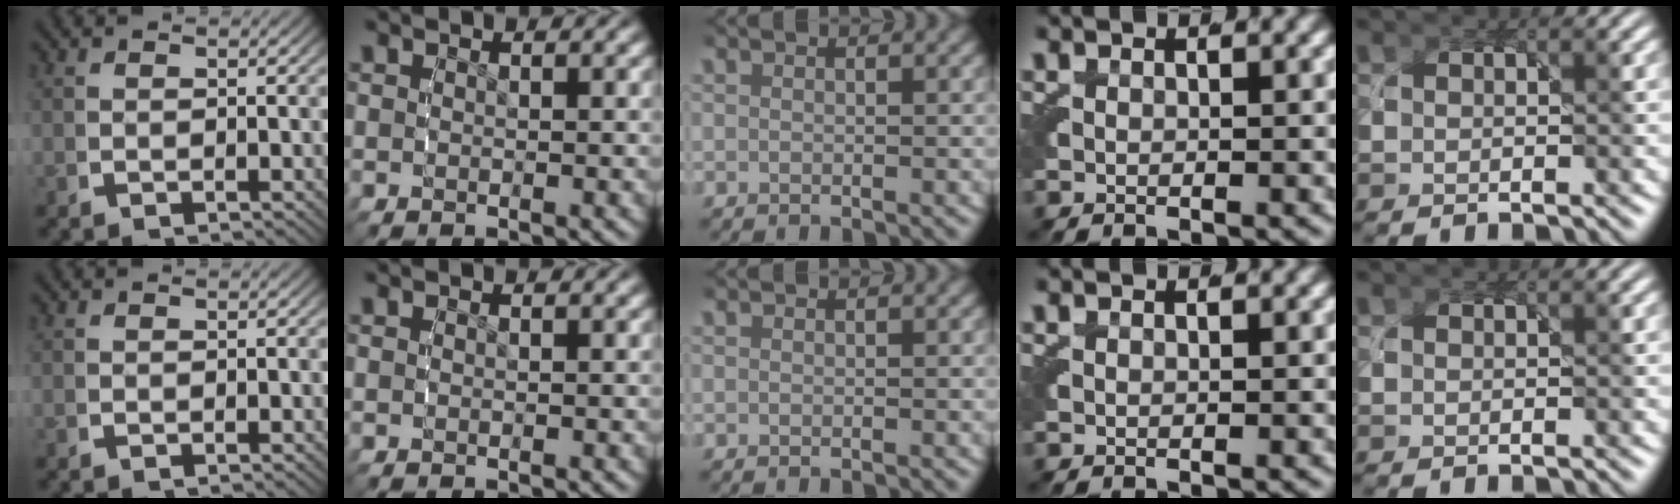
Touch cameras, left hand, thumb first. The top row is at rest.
{}